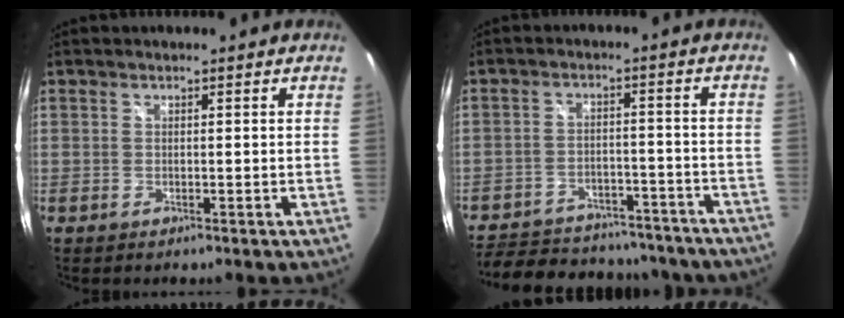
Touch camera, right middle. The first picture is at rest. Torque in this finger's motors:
{"motor_torque": [1.08, -1.06, 0.18, 0.07]}